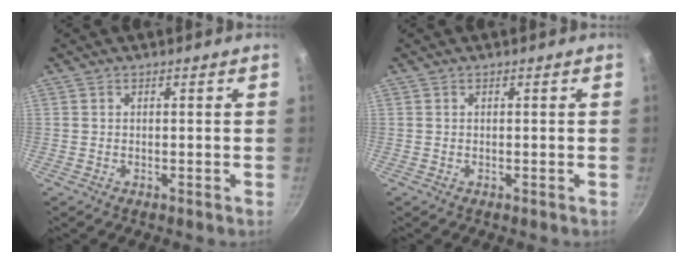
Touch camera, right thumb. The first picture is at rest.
{"total": 0.0}